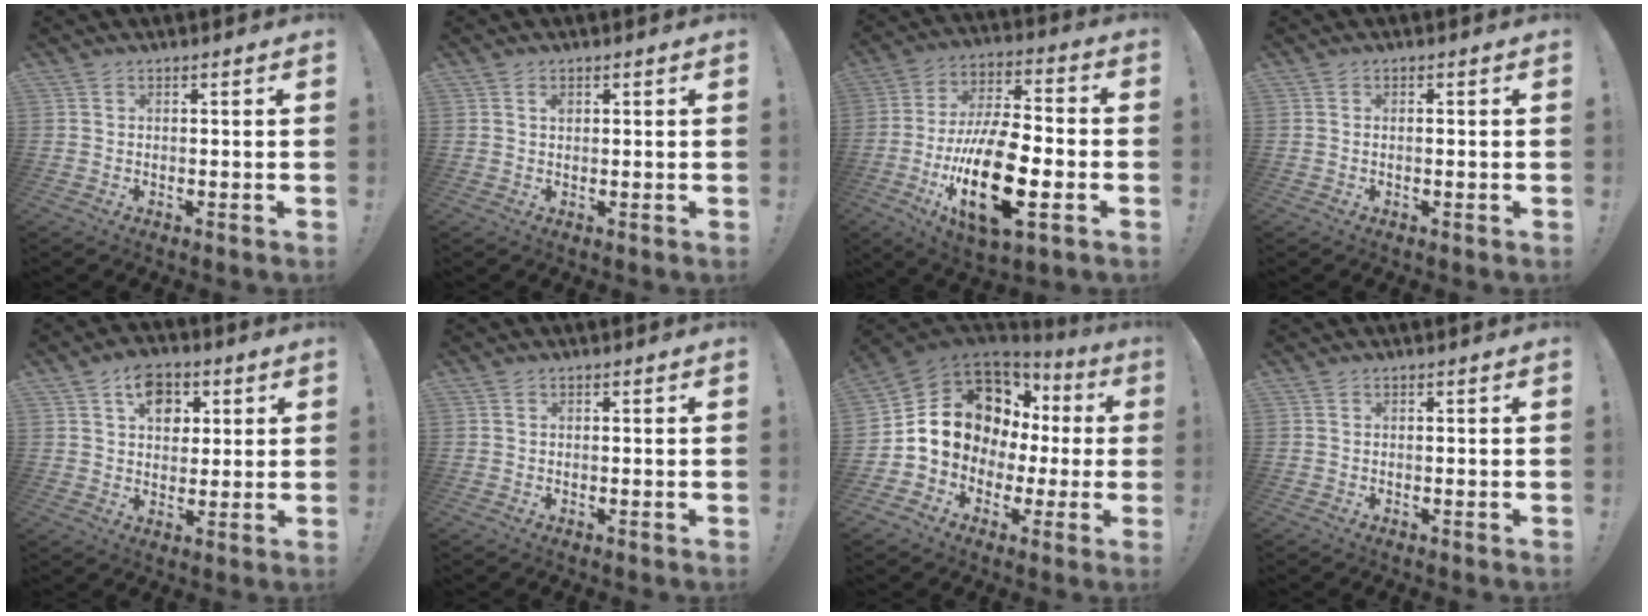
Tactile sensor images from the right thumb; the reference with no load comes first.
{"total": 1.0, "force": [0.5, 0.7, 0.5], "torque": [0.004, -0.005, 0.006]}
{"total": 23.0, "force": [-6.8, 9.5, 19.8], "torque": [-0.375, 0.025, -0.105]}
{"total": 0.6, "force": [-0.2, -0.1, 0.5], "torque": [-0.014, 0.001, -0.003]}
{"total": 8.9, "force": [3.5, 6.8, 4.6], "torque": [-0.051, -0.010, 0.062]}
{"total": 0.0}
{"total": 15.5, "force": [3.5, 12.7, 8.2], "torque": [-0.122, -0.023, 0.088]}
{"total": 0.0}